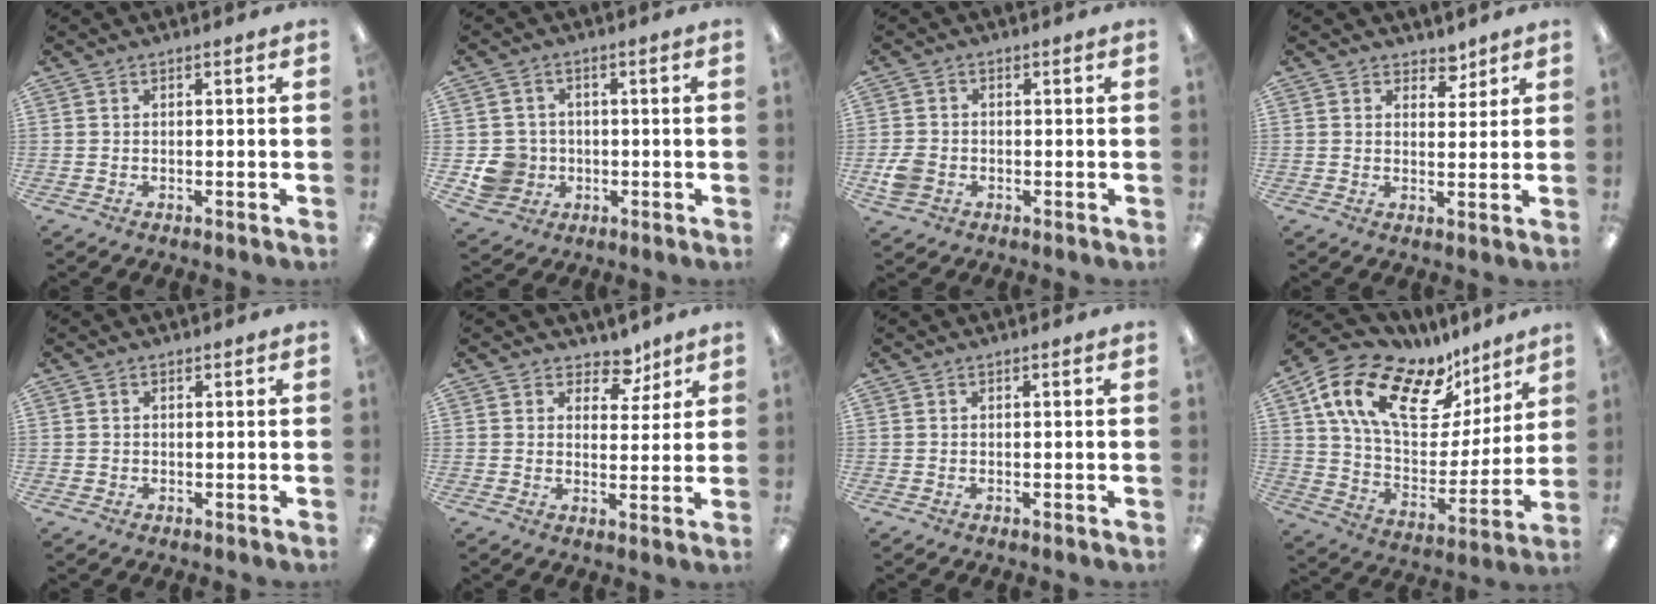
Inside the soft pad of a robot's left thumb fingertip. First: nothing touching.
{"total": 7.4, "force": [-1.1, 7.2, 1.6], "torque": [-0.037, 0.013, -0.013]}
{"total": 4.7, "force": [-1.4, 3.9, 2.3], "torque": [-0.026, 0.005, -0.028]}
{"total": 4.0, "force": [3.0, 2.6, 0.5], "torque": [0.004, -0.018, 0.051]}
{"total": 0.8, "force": [0.2, 0.8, -0.1], "torque": [0.003, 0.005, 0.003]}
{"total": 6.1, "force": [4.1, 3.9, 2.2], "torque": [-0.020, -0.025, 0.070]}
{"total": 0.0}
{"total": 21.4, "force": [13.0, 11.0, 12.9], "torque": [-0.231, -0.061, 0.234]}